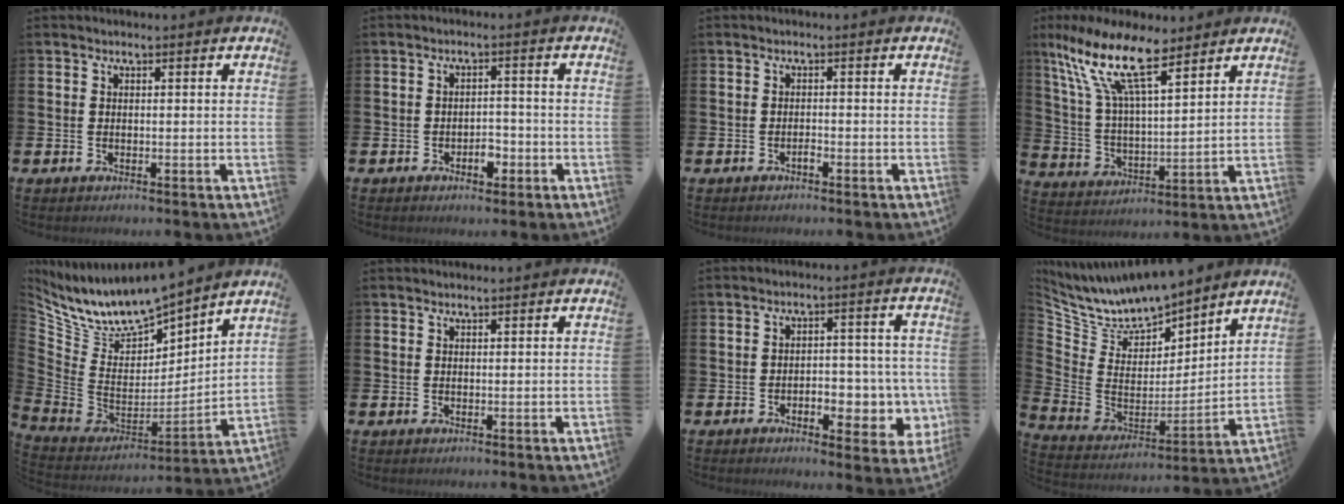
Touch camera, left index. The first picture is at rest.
{"total": 2.3, "force": [-1.1, 1.4, 1.4], "torque": [-0.013, -0.004, -0.026]}
{"total": 0.7, "force": [-0.5, 0.1, 0.5], "torque": [-0.003, -0.006, -0.011]}
{"total": 13.4, "force": [9.7, 4.3, 8.1], "torque": [-0.183, -0.038, 0.172]}
{"total": 9.4, "force": [9.0, 2.4, 1.8], "torque": [-0.085, -0.075, 0.158]}
{"total": 0.8, "force": [0.8, 0.1, 0.1], "torque": [0.014, -0.007, 0.012]}
{"total": 5.9, "force": [-1.8, 3.8, 4.1], "torque": [-0.046, 0.000, -0.038]}
{"total": 9.7, "force": [9.4, 2.2, 1.2], "torque": [-0.077, -0.077, 0.167]}